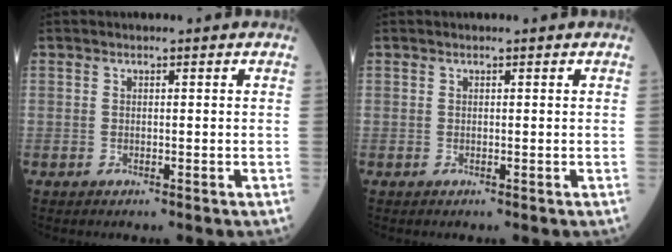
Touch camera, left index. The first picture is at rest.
{"total": 0.0}